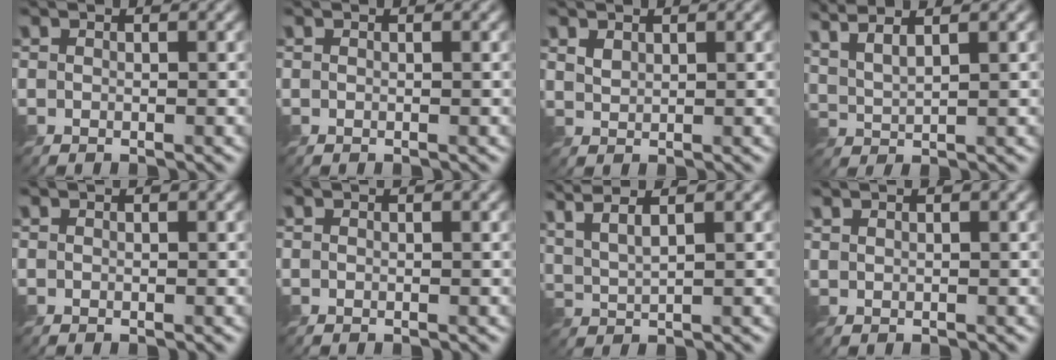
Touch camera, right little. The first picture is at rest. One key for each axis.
{"total": 0.0}
{"total": 1.1, "fx": 0.8, "fy": 0.5, "fz": 0.5, "tx": -0.016, "ty": 0.000, "tz": 0.020}
{"total": 4.9, "fx": 3.5, "fy": 1.4, "fz": 3.1, "tx": -0.059, "ty": 0.020, "tz": 0.049}
{"total": 0.0}
{"total": 0.0}
{"total": 5.4, "fx": 3.6, "fy": 1.6, "fz": 3.7, "tx": -0.078, "ty": 0.024, "tz": 0.054}
{"total": 0.6, "fx": 0.6, "fy": 0.2, "fz": 0.2, "tx": -0.005, "ty": 0.000, "tz": 0.013}